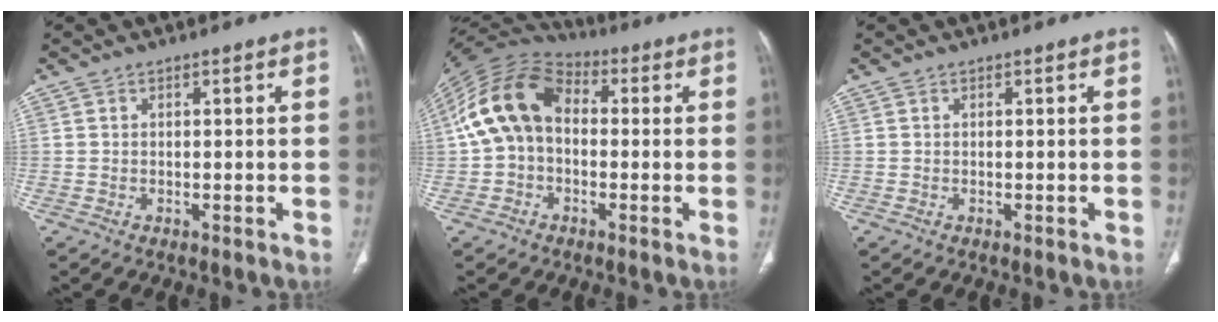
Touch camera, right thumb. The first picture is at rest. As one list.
[{"total": 14.3, "force": [0.5, 10.2, 9.9], "torque": [-0.183, 0.040, -0.004]}, {"total": 0.0}]